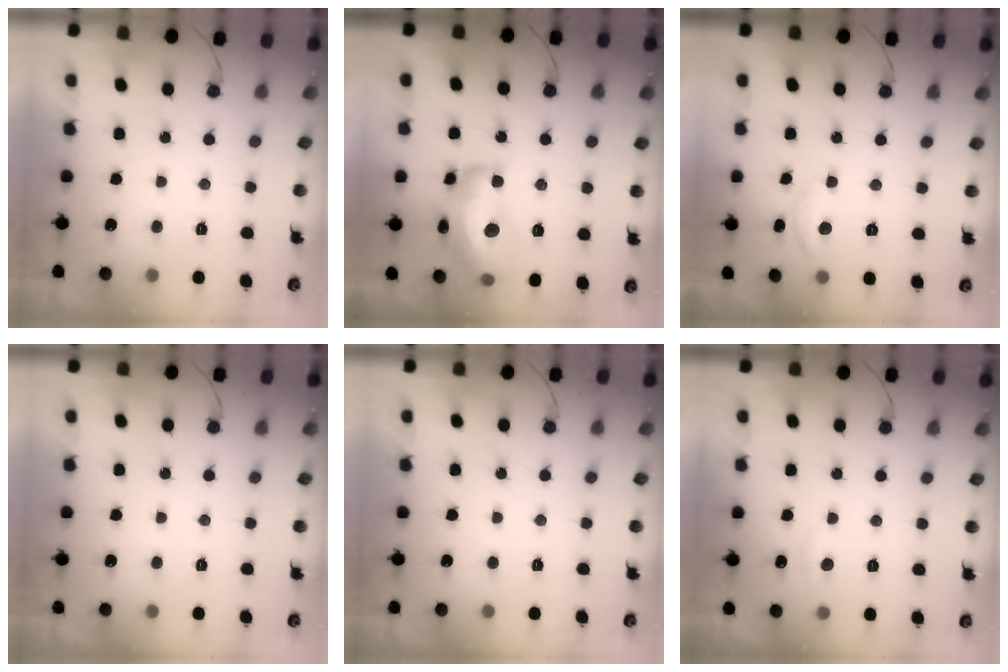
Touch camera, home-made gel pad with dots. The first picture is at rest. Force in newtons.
{"total": 17.6, "press": 17.6, "slide": 0.9}
{"total": 5.6, "press": 5.6, "slide": 0.4}
{"total": 0.0}
{"total": 0.0}
{"total": 4.4, "press": 4.4, "slide": 0.5}